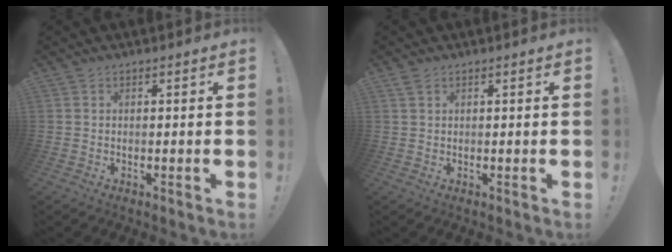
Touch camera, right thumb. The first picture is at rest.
{"total": 1.4, "force": [1.0, 0.8, 0.7], "torque": [-0.008, -0.002, 0.018]}